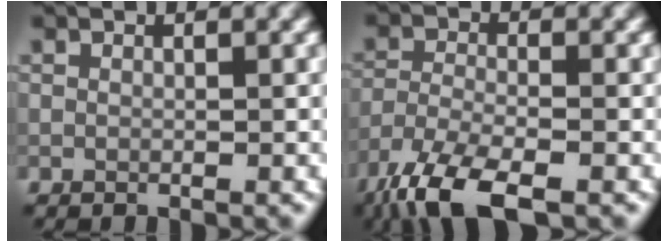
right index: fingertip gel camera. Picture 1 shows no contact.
{"total": 7.7, "force": [-5.6, 2.2, 4.8], "torque": [-0.098, -0.018, -0.116]}